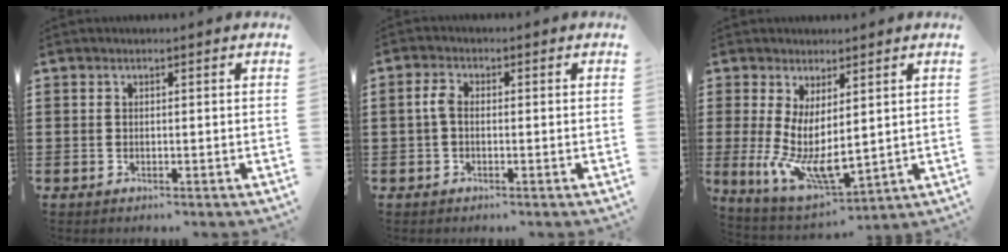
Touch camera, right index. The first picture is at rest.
{"total": 2.3, "force": [-0.2, 0.9, 2.0], "torque": [-0.051, -0.002, -0.009]}
{"total": 7.8, "force": [0.6, 3.0, 7.1], "torque": [-0.152, -0.043, 0.013]}